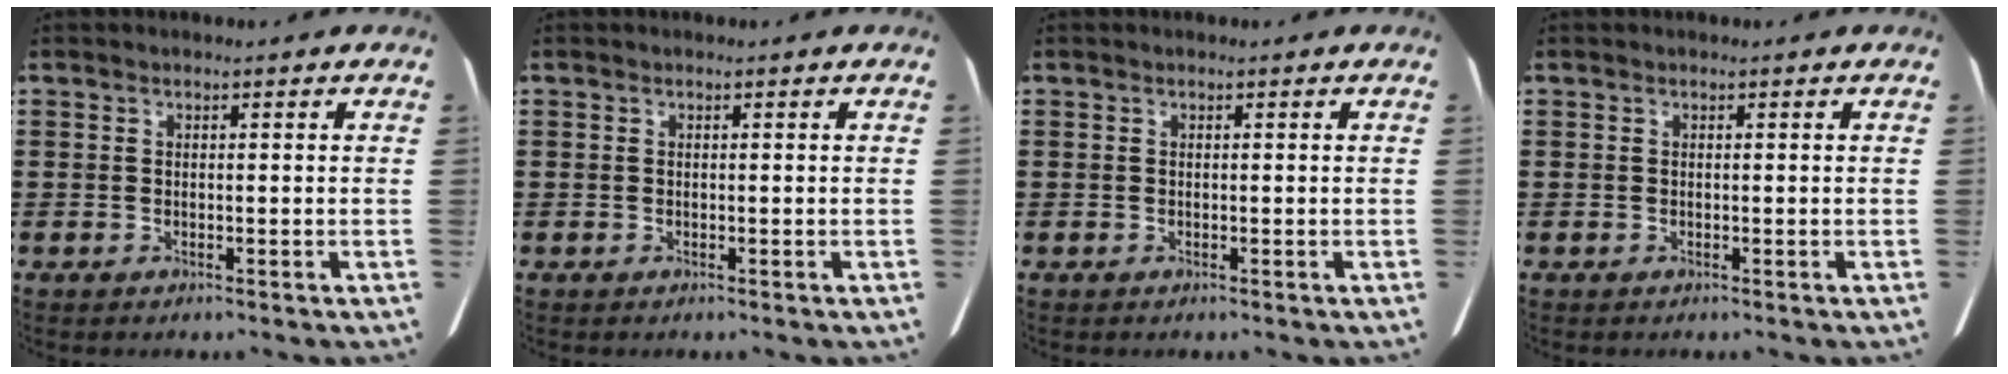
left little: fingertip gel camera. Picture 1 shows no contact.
{"total": 0.0}
{"total": 0.0}
{"total": 0.0}